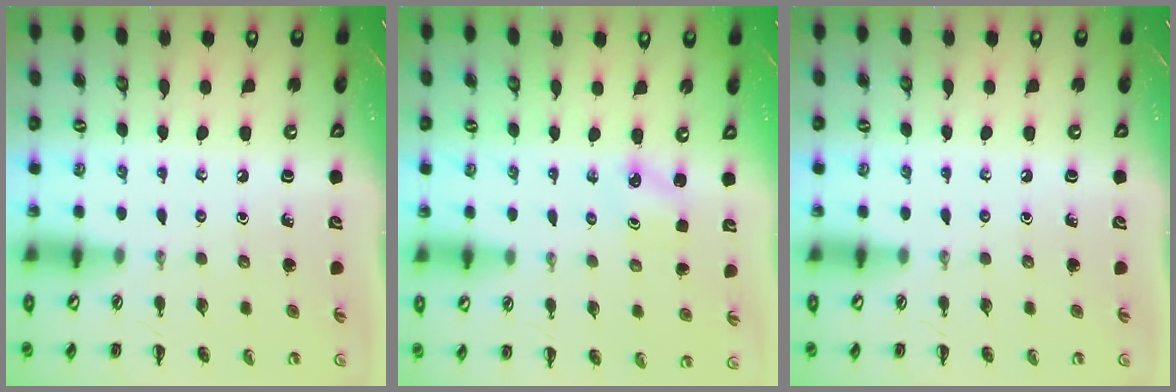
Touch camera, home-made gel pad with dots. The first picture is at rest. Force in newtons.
{"total": 1.9, "press": 1.8, "slide": 0.5}
{"total": 0.0}